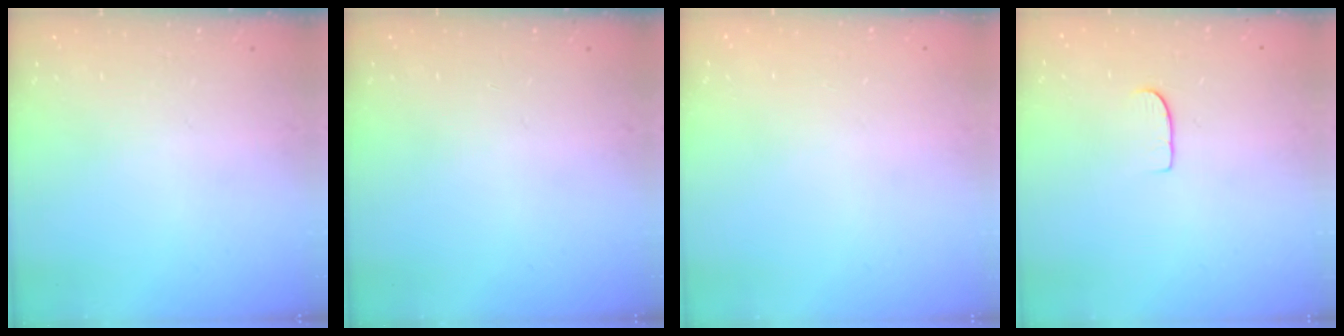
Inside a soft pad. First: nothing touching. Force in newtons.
{"total": 0.0}
{"total": 0.0}
{"total": 6.1, "press": 6.1, "slide": 0.5}